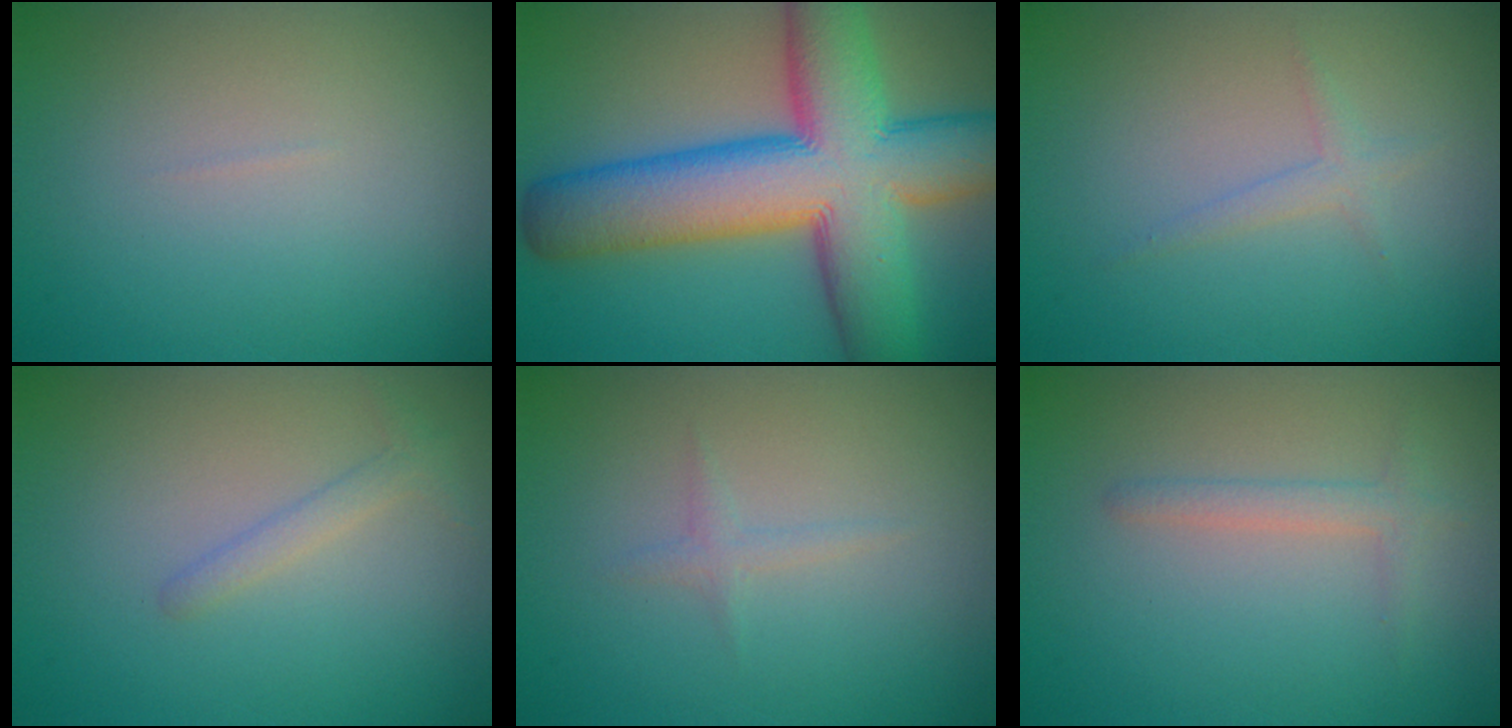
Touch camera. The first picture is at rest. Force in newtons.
{"total": 14.7, "press": 14.7, "slide": 0.4}
{"total": 1.2, "press": 1.2, "slide": 0.0}
{"total": 1.3, "press": 1.3, "slide": 0.1}
{"total": 0.8, "press": 0.8, "slide": 0.1}
{"total": 1.5, "press": 1.5, "slide": 0.0}